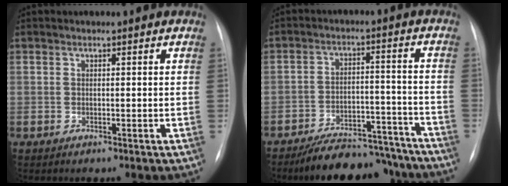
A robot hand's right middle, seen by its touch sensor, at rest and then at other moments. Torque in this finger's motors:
{"motor_torque": [1.12, -1.02, 0.48, 0.10]}